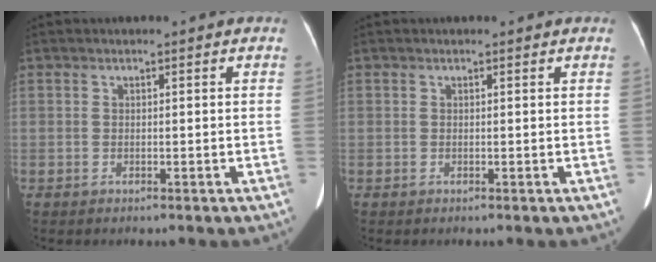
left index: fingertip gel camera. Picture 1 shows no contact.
{"total": 0.0}